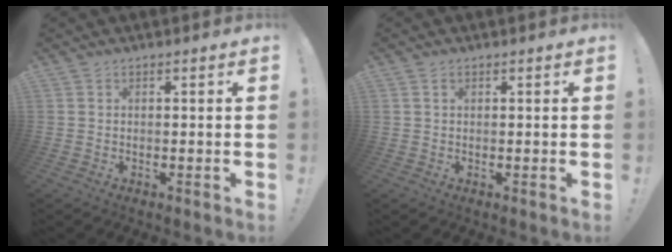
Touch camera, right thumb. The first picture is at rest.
{"total": 0.9, "force": [0.5, 0.6, 0.5], "torque": [-0.006, -0.001, 0.008]}